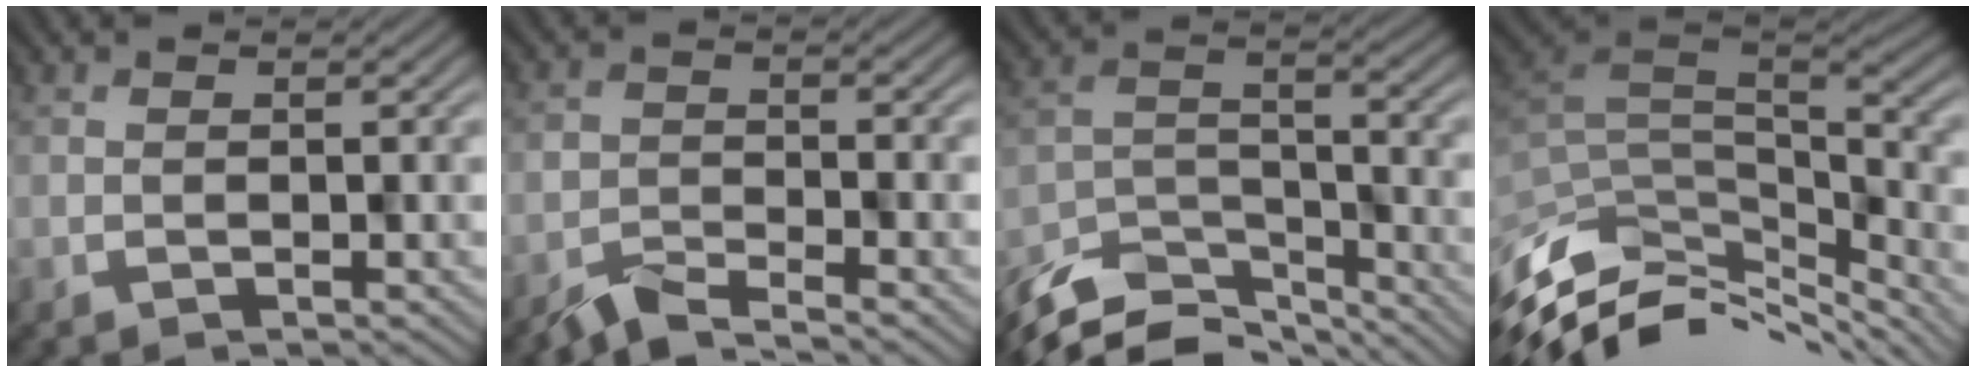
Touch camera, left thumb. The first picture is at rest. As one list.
[{"total": 3.5, "force": [-3.4, 0.3, 0.6], "torque": [-0.010, -0.002, -0.069]}, {"total": 11.3, "force": [-10.0, 3.3, 4.2], "torque": [-0.095, -0.007, -0.168]}, {"total": 11.2, "force": [-6.8, 5.2, 7.1], "torque": [-0.172, 0.004, -0.100]}]